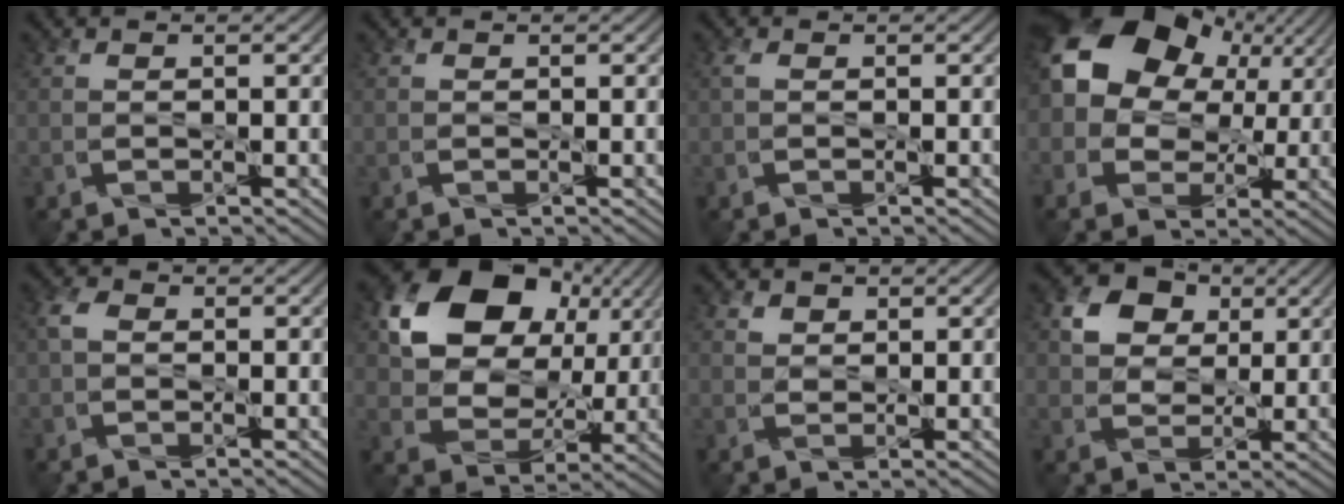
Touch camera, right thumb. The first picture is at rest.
{"total": 0.0}
{"total": 0.7, "force": [0.2, 0.2, 0.7], "torque": [-0.017, 0.002, 0.002]}
{"total": 15.3, "force": [4.8, 11.2, 9.3], "torque": [-0.181, 0.022, 0.086]}
{"total": 2.3, "force": [0.1, 1.7, 1.5], "torque": [-0.036, 0.002, -0.003]}
{"total": 15.4, "force": [6.4, 11.5, 8.1], "torque": [-0.166, 0.023, 0.128]}
{"total": 1.8, "force": [1.3, 1.2, 0.0], "torque": [0.000, 0.000, 0.024]}
{"total": 6.8, "force": [3.2, 5.3, 2.8], "torque": [-0.065, 0.005, 0.044]}